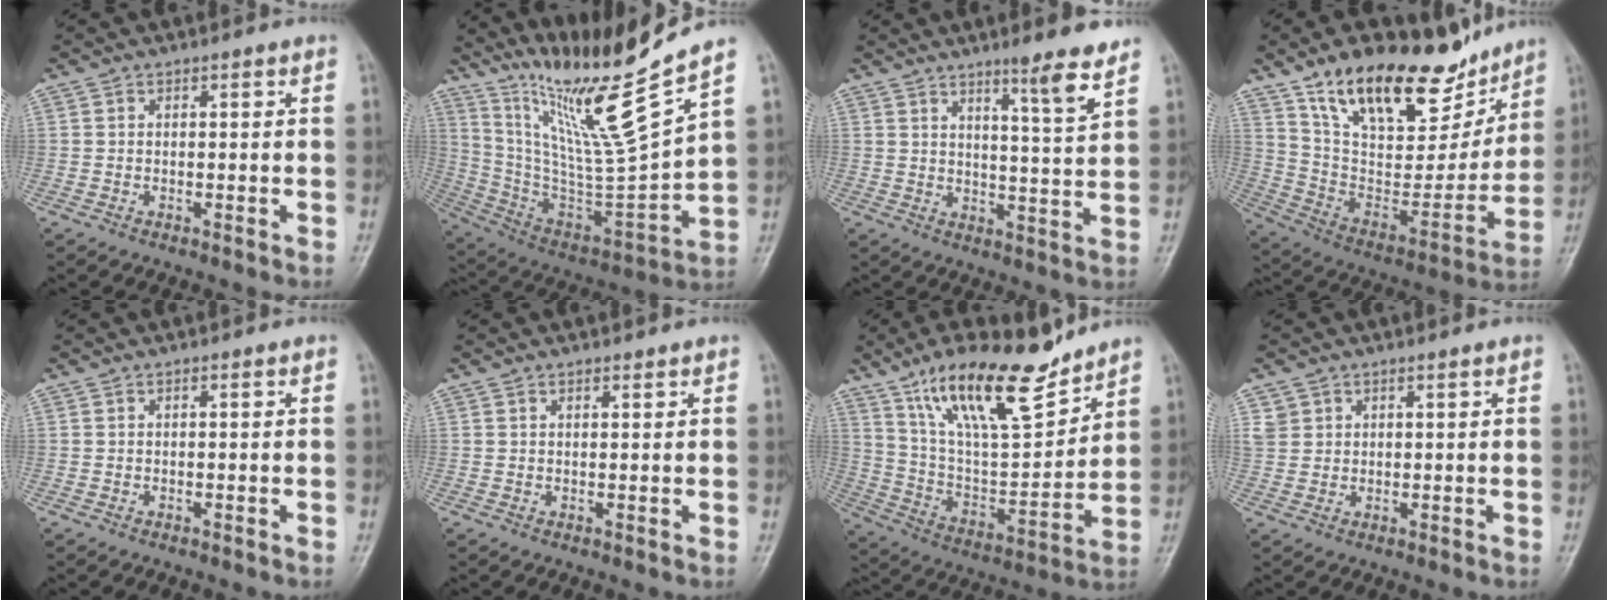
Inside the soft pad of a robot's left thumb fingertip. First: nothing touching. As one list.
[{"total": 20.2, "force": [15.3, -0.6, 13.2], "torque": [-0.204, -0.105, 0.290]}, {"total": 8.1, "force": [5.7, 0.2, 5.7], "torque": [-0.078, -0.044, 0.084]}, {"total": 25.9, "force": [17.4, 11.4, 15.5], "torque": [-0.204, -0.060, 0.295]}, {"total": 0.0}, {"total": 0.8, "force": [0.7, 0.3, 0.2], "torque": [-0.004, -0.007, 0.012]}, {"total": 20.8, "force": [14.5, 6.7, 13.3], "torque": [-0.189, -0.070, 0.260]}, {"total": 2.7, "force": [1.5, 2.2, 0.6], "torque": [0.004, -0.001, 0.030]}]